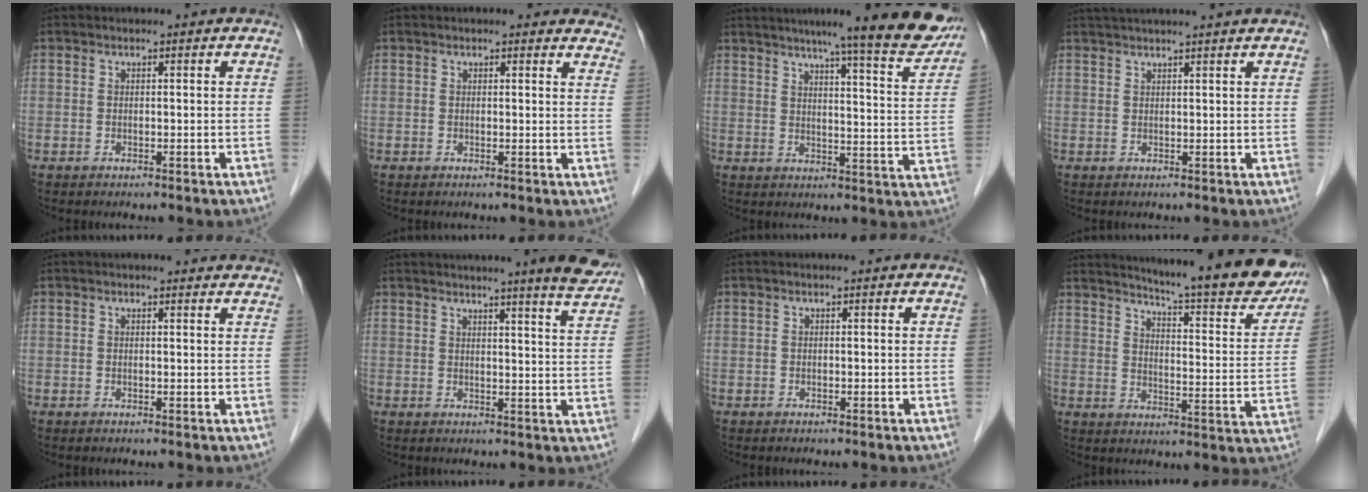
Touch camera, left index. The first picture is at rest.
{"total": 7.0, "force": [6.6, 1.8, 1.4], "torque": [0.018, -0.012, 0.038]}
{"total": 17.4, "force": [14.8, 0.5, 9.1], "torque": [-0.111, -0.027, 0.178]}
{"total": 8.4, "force": [7.3, -0.8, 3.9], "torque": [-0.059, 0.035, 0.095]}
{"total": 5.9, "force": [5.5, 1.0, 1.8], "torque": [-0.015, 0.016, 0.049]}
{"total": 9.0, "force": [7.9, -0.7, 4.3], "torque": [-0.054, -0.019, 0.079]}
{"total": 0.0}
{"total": 22.0, "force": [19.7, 2.0, 9.7], "torque": [-0.135, -0.067, 0.243]}